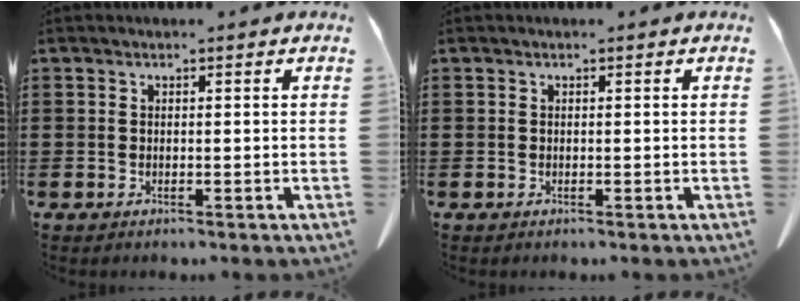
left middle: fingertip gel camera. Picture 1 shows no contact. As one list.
[{"total": 0.0}]